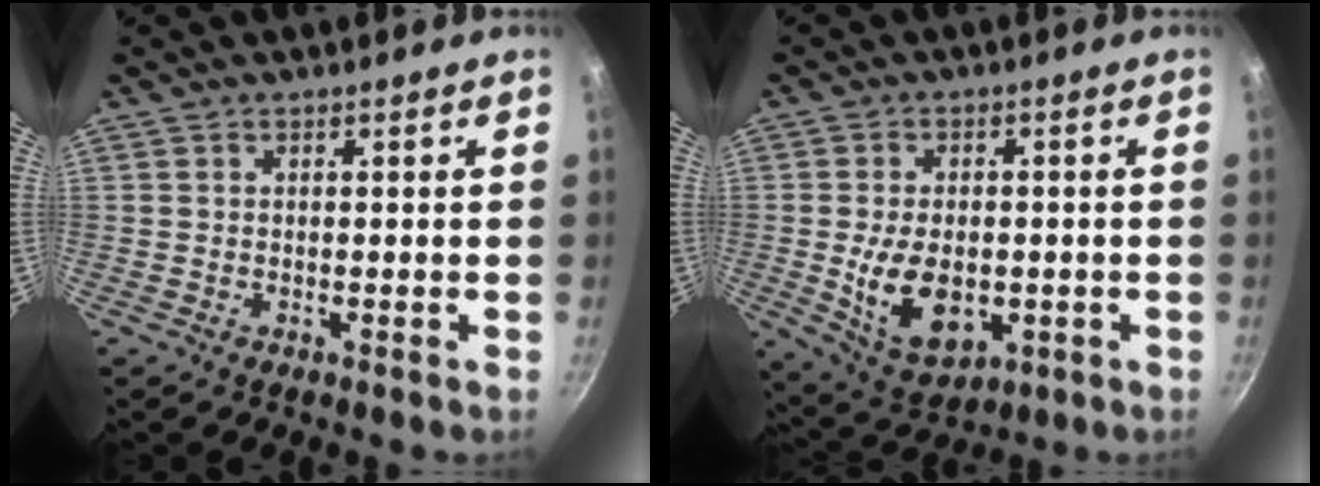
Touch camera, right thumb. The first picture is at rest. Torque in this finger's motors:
{"motor_torque": [-0.14, 0.78, 0.14, 0.31, 0.05]}